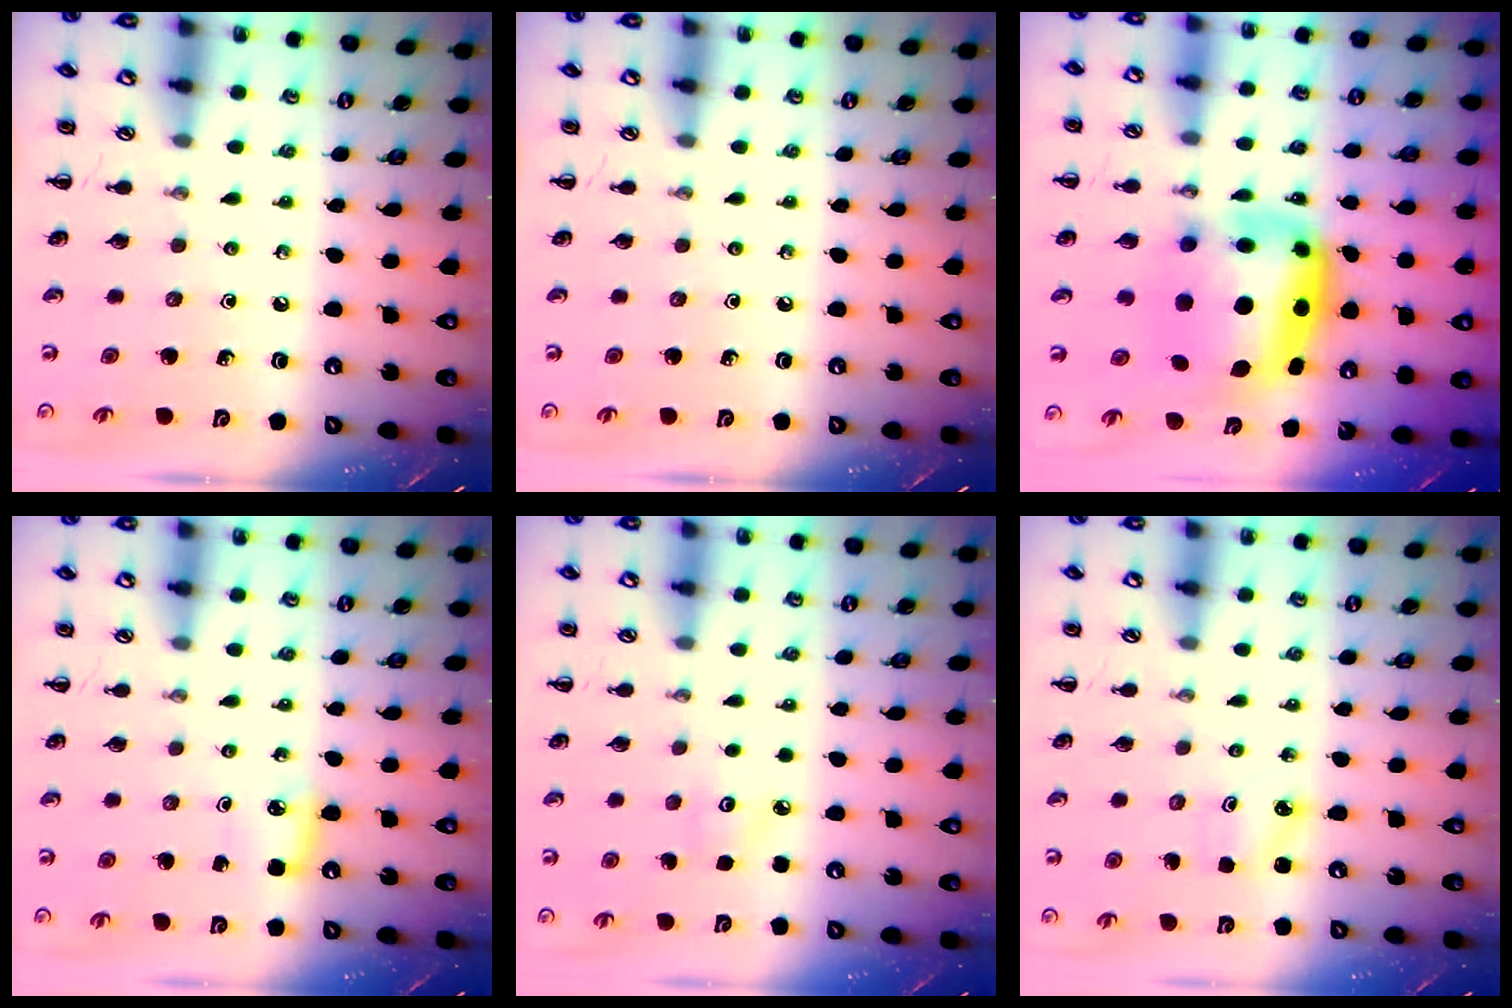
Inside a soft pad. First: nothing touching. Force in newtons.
{"total": 0.0}
{"total": 11.2, "press": 10.8, "slide": 3.1}
{"total": 5.3, "press": 5.1, "slide": 1.6}
{"total": 2.6, "press": 2.5, "slide": 0.7}
{"total": 2.0, "press": 2.0, "slide": 0.5}